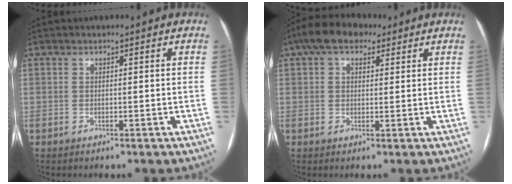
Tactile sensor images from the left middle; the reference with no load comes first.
{"total": 6.7, "force": [4.0, 3.7, 4.0], "torque": [-0.073, 0.036, 0.066]}